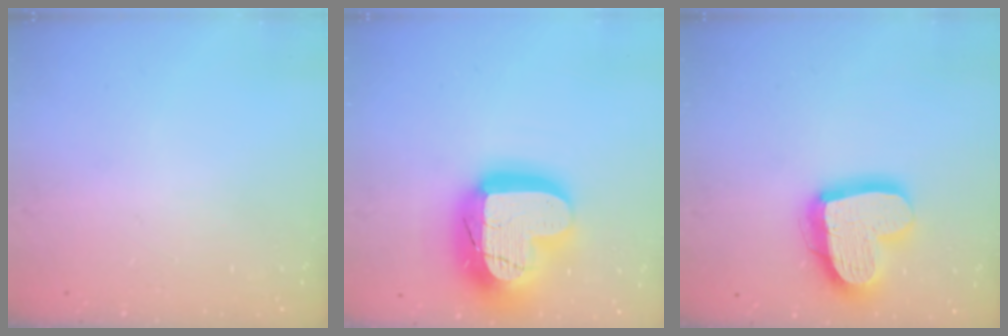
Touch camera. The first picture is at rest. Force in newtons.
{"total": 26.0, "press": 25.9, "slide": 2.1}
{"total": 19.3, "press": 19.3, "slide": 1.6}